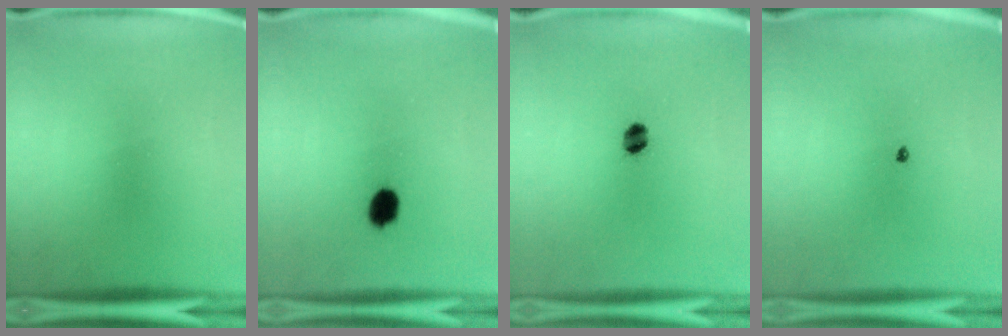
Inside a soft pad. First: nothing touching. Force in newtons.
{"total": 4.3}
{"total": 3.8}
{"total": 0.6}